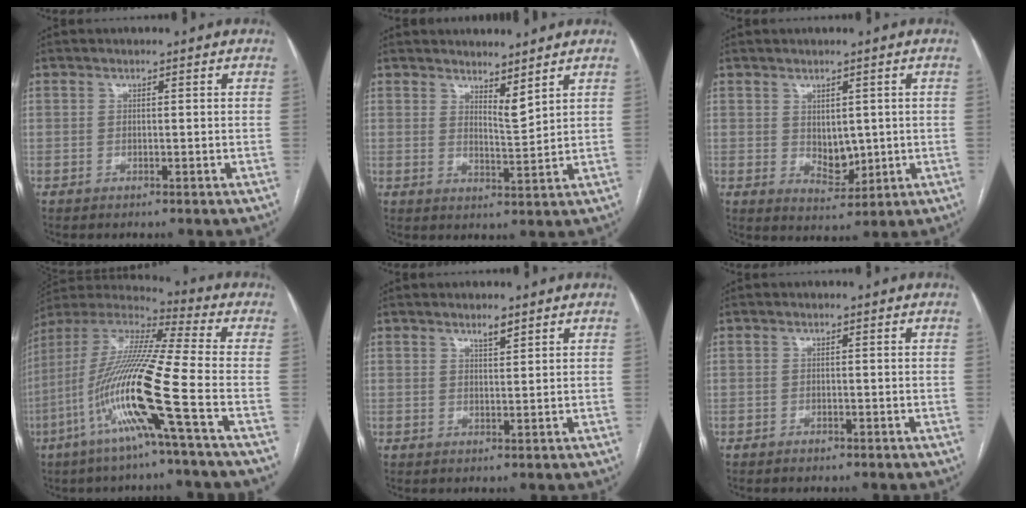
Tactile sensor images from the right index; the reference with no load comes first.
{"total": 3.3, "force": [2.9, 0.4, 1.6], "torque": [-0.029, -0.019, 0.055]}
{"total": 4.7, "force": [0.4, 3.0, 3.5], "torque": [-0.056, -0.007, 0.021]}
{"total": 17.6, "force": [-6.4, -1.2, 16.3], "torque": [-0.330, -0.013, -0.136]}
{"total": 1.7, "force": [1.4, 0.3, 1.0], "torque": [-0.021, -0.001, 0.025]}
{"total": 0.6, "force": [-0.5, 0.3, 0.2], "torque": [-0.003, 0.000, -0.006]}